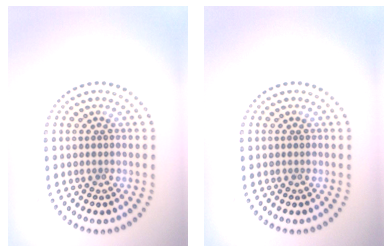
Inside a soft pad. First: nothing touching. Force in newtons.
{"total": 0.0}